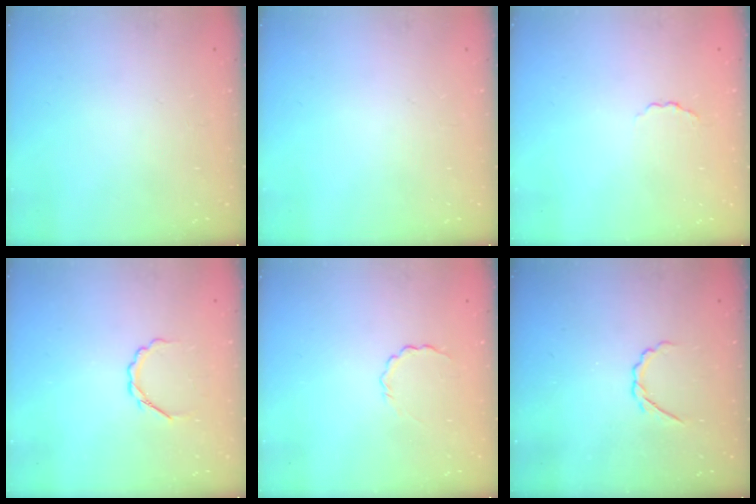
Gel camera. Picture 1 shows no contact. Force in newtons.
{"total": 0.0}
{"total": 1.7, "press": 1.6, "slide": 0.5}
{"total": 3.4, "press": 3.2, "slide": 1.0}
{"total": 2.9, "press": 2.8, "slide": 0.8}
{"total": 2.4, "press": 2.3, "slide": 0.7}